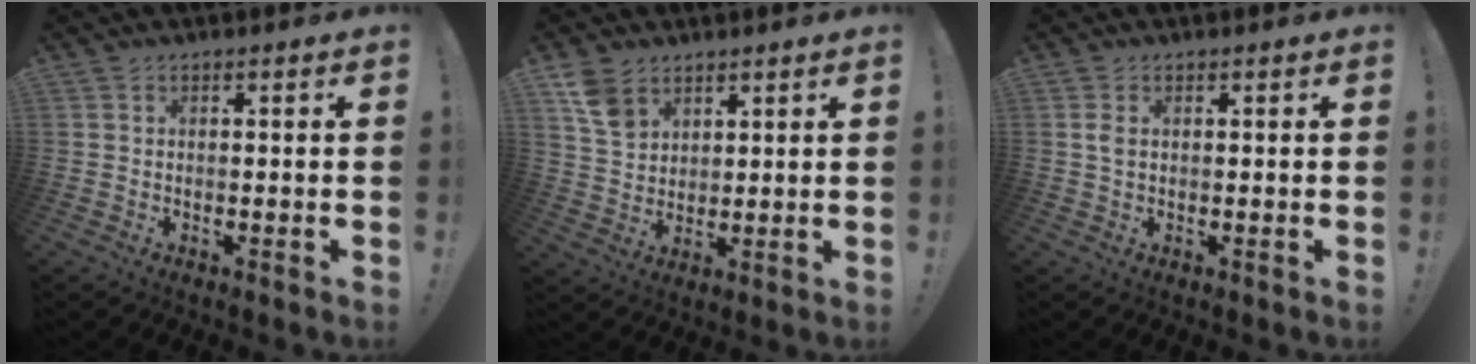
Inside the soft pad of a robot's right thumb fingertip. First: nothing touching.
{"total": 8.4, "force": [5.1, 5.6, 3.7], "torque": [-0.064, -0.019, 0.103]}
{"total": 1.6, "force": [0.2, 0.8, 1.4], "torque": [-0.038, 0.007, 0.005]}